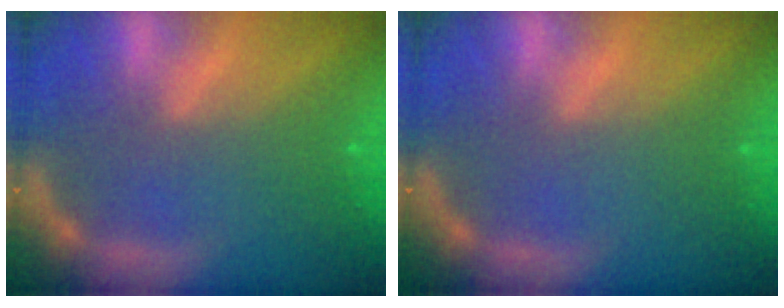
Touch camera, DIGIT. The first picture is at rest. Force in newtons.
{"total": 0.0}